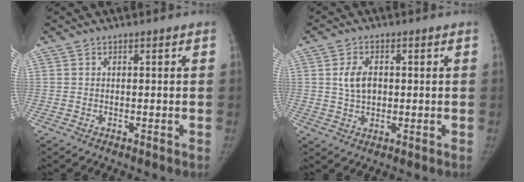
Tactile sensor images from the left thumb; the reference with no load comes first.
{"total": 5.1, "force": [0.7, 3.4, 3.7], "torque": [-0.060, 0.001, 0.014]}